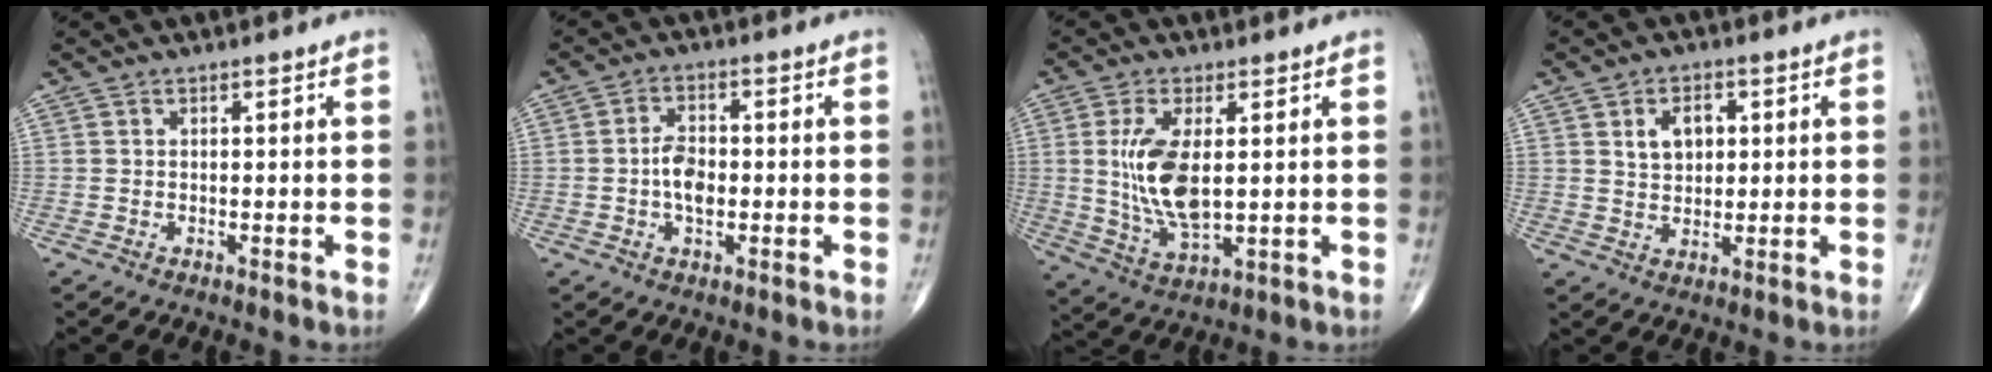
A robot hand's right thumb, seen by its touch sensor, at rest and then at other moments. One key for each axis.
{"total": 5.2, "fx": -0.6, "fy": 3.0, "fz": 4.2, "tx": -0.069, "ty": 0.009, "tz": -0.016}
{"total": 11.4, "fx": 1.4, "fy": 5.1, "fz": 10.2, "tx": -0.204, "ty": -0.017, "tz": 0.037}
{"total": 5.8, "fx": 1.8, "fy": 4.0, "fz": 3.9, "tx": -0.044, "ty": -0.004, "tz": 0.031}